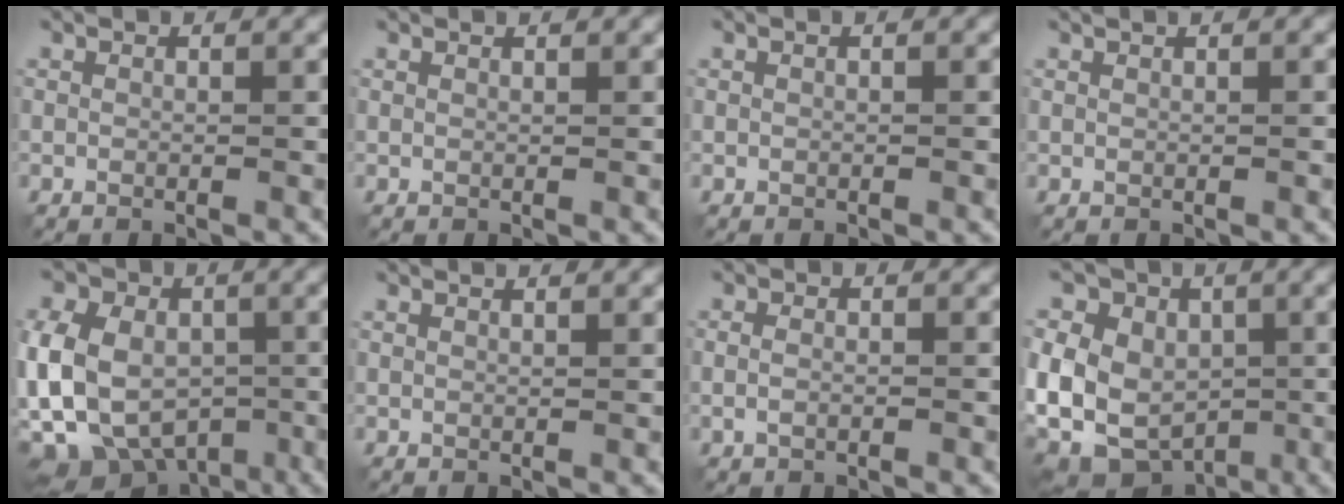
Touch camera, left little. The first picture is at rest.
{"total": 0.6, "force": [0.5, 0.1, 0.3], "torque": [-0.004, 0.001, 0.000]}
{"total": 0.0}
{"total": 1.0, "force": [0.6, 0.3, 0.7], "torque": [-0.004, -0.001, 0.001]}
{"total": 14.0, "force": [-3.8, 11.1, 7.6], "torque": [-0.165, -0.013, -0.084]}
{"total": 1.7, "force": [1.2, 0.6, 1.0], "torque": [0.002, 0.006, -0.003]}
{"total": 1.2, "force": [-0.5, 0.6, 0.9], "torque": [-0.018, -0.003, -0.008]}
{"total": 14.6, "force": [-1.9, 12.5, 7.3], "torque": [-0.166, 0.017, -0.059]}